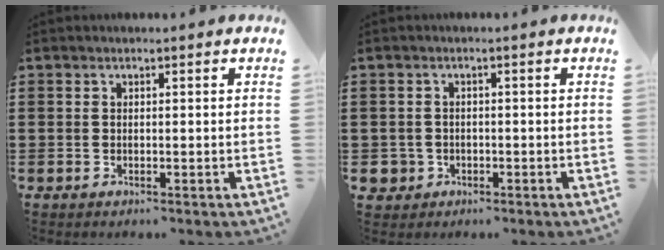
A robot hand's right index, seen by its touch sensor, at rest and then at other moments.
{"total": 2.0, "force": [-0.9, 1.8, 0.3], "torque": [-0.020, 0.000, -0.025]}